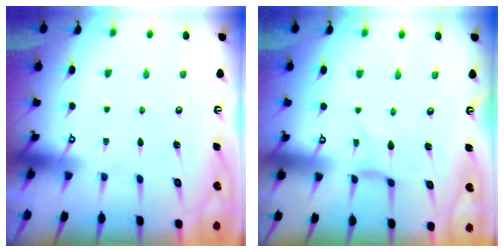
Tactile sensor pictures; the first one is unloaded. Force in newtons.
{"total": 0.0}